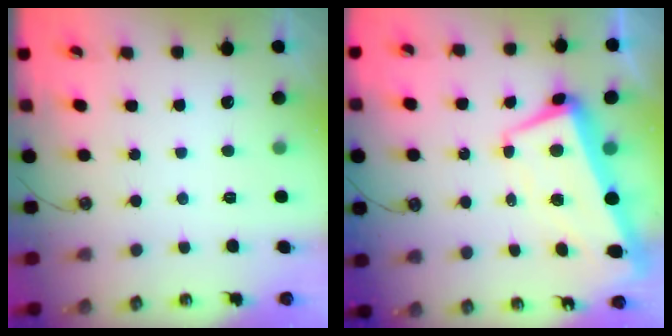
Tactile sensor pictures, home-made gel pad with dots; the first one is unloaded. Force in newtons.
{"total": 6.2, "press": 5.9, "slide": 1.9}